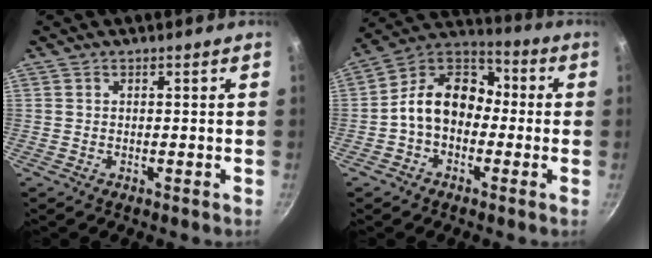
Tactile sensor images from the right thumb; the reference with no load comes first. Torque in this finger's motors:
{"motor_torque": [0.19, 1.63, 1.12, -0.50, 0.13]}